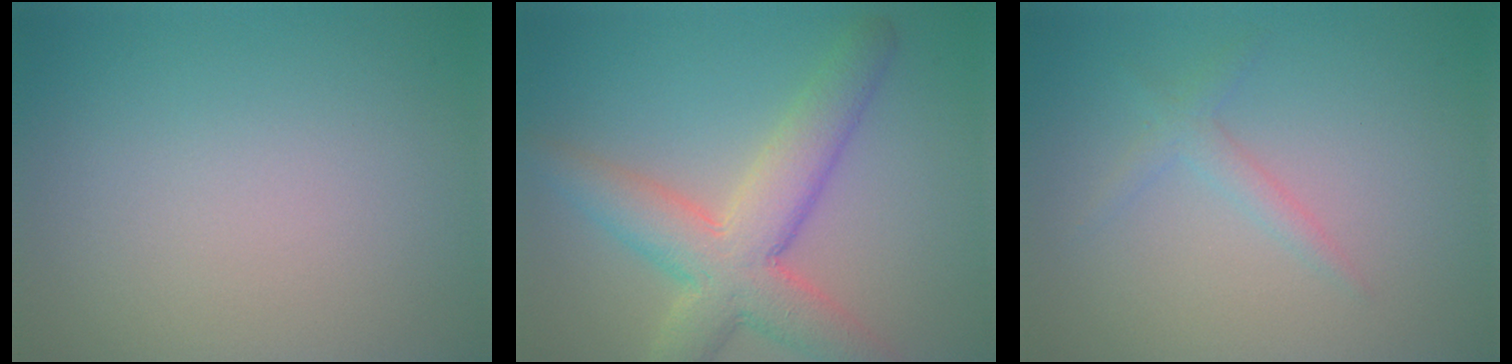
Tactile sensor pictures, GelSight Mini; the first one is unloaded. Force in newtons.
{"total": 7.0, "press": 7.0, "slide": 0.6}
{"total": 1.4, "press": 1.4, "slide": 0.1}